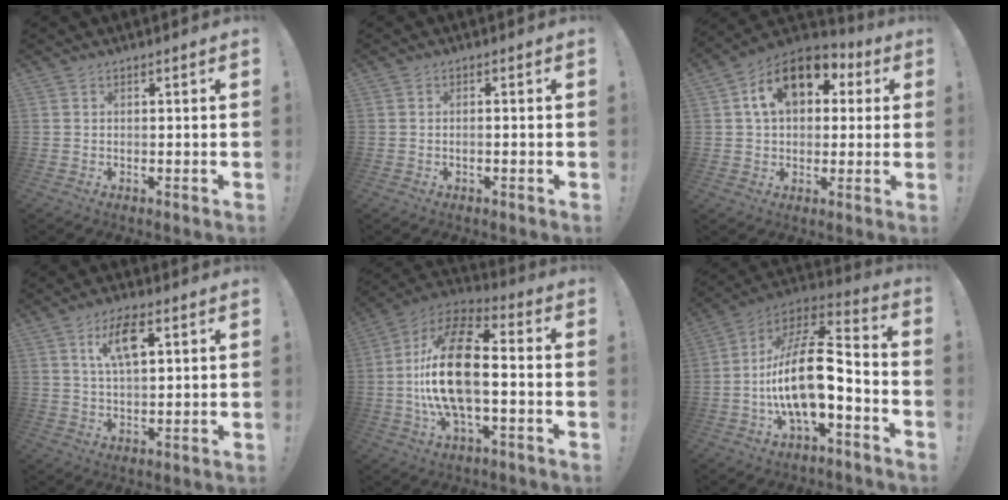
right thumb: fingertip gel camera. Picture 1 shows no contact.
{"total": 0.9, "force": [-0.7, -0.2, 0.6], "torque": [-0.018, 0.004, -0.012]}
{"total": 16.0, "force": [5.8, 10.6, 10.6], "torque": [-0.163, -0.006, 0.107]}
{"total": 9.0, "force": [3.8, 3.8, 7.2], "torque": [-0.123, 0.002, 0.063]}
{"total": 20.5, "force": [-2.2, 9.2, 18.2], "torque": [-0.347, 0.020, -0.040]}
{"total": 18.7, "force": [-3.5, 7.3, 16.8], "torque": [-0.325, 0.017, -0.059]}